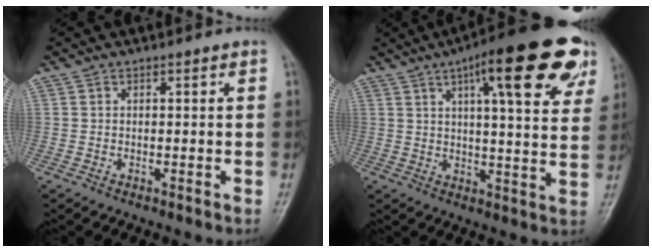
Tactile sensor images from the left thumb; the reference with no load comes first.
{"total": 20.0, "force": [10.0, 5.4, 16.5], "torque": [-0.200, -0.013, 0.132]}